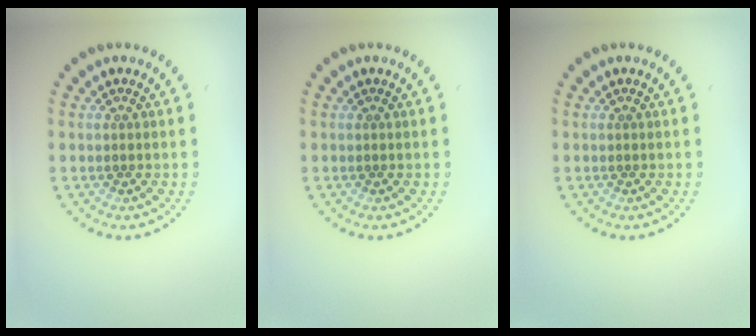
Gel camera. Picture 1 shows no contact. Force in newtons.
{"total": 0.0}
{"total": 0.0}